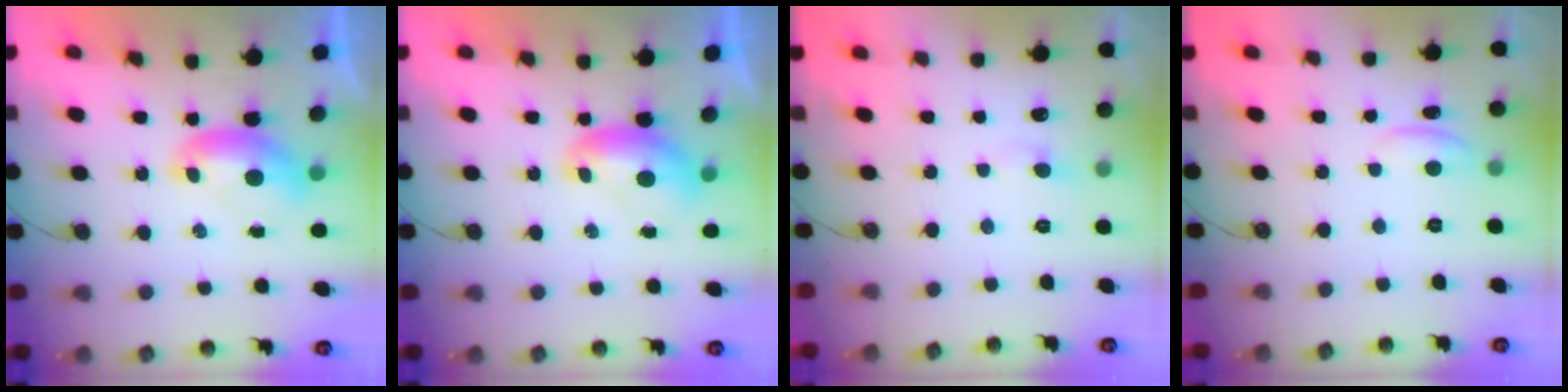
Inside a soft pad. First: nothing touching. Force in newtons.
{"total": 0.6, "press": 0.6, "slide": 0.2}
{"total": 1.3, "press": 1.1, "slide": 0.6}
{"total": 0.6, "press": 0.1, "slide": 0.6}